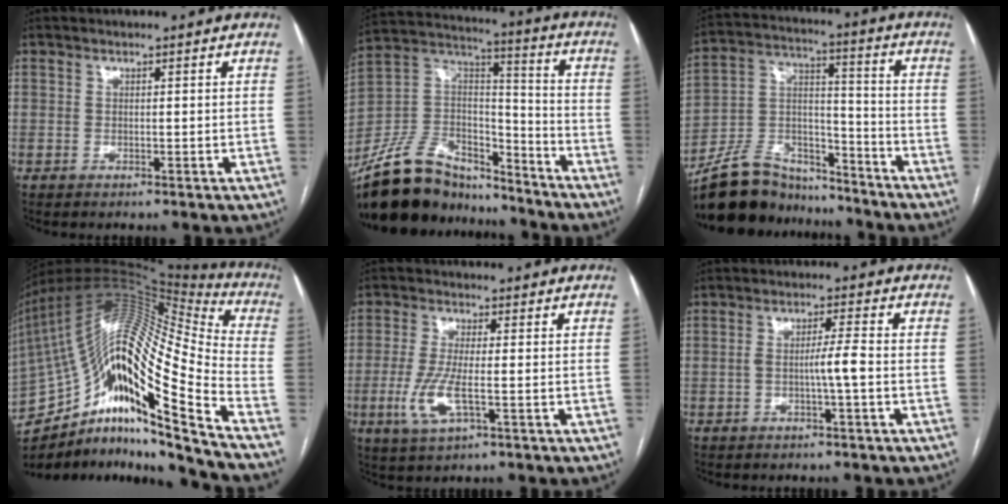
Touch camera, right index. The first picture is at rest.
{"total": 19.6, "force": [-16.7, 7.7, 6.7], "torque": [-0.143, 0.043, -0.294]}
{"total": 15.7, "force": [-14.3, 5.6, 3.5], "torque": [-0.071, 0.038, -0.248]}
{"total": 27.7, "force": [-15.2, 3.7, 22.8], "torque": [-0.399, 0.030, -0.268]}
{"total": 5.4, "force": [-1.6, 1.2, 5.0], "torque": [-0.116, -0.012, -0.030]}
{"total": 3.5, "force": [-1.1, -0.6, 3.2], "torque": [-0.055, 0.006, -0.019]}